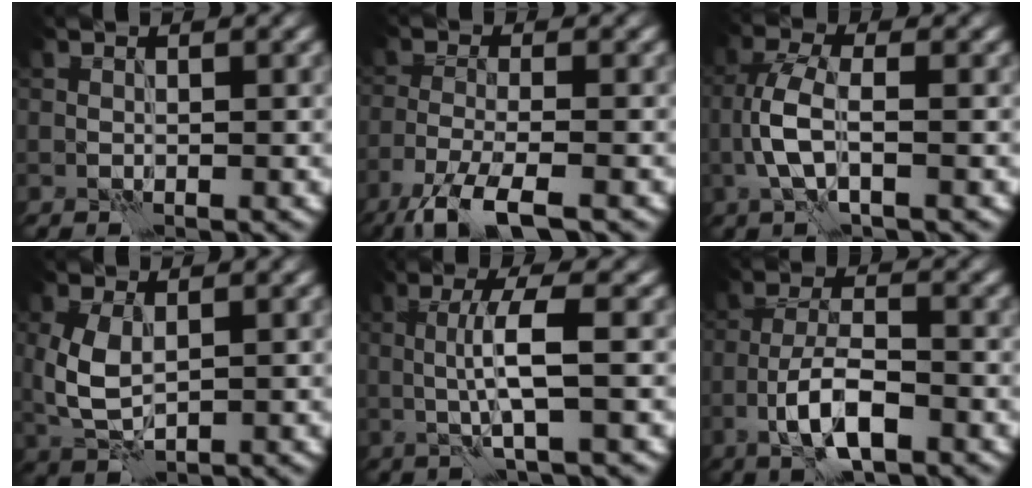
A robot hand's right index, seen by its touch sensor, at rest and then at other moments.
{"total": 6.4, "force": [-4.5, 1.5, 4.3], "torque": [-0.082, -0.008, -0.094]}
{"total": 3.8, "force": [-0.9, 1.3, 3.5], "torque": [-0.081, 0.007, -0.022]}
{"total": 4.2, "force": [0.5, 2.4, 3.4], "torque": [-0.086, 0.002, 0.016]}
{"total": 4.3, "force": [-0.1, 0.4, 4.2], "torque": [-0.082, 0.003, -0.004]}
{"total": 5.4, "force": [-2.6, 1.8, 4.4], "torque": [-0.080, 0.005, -0.051]}